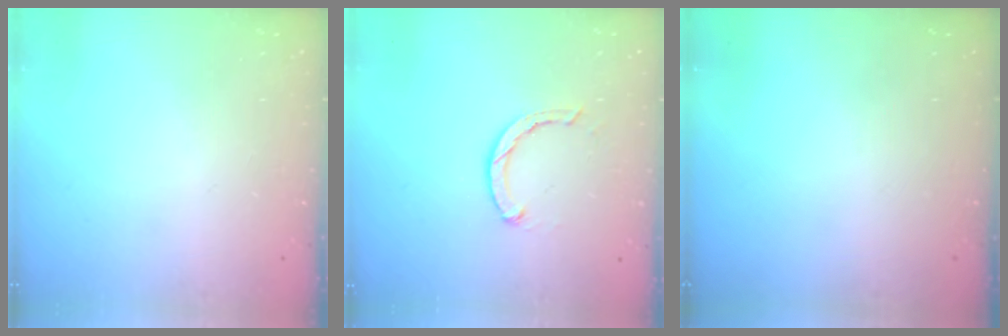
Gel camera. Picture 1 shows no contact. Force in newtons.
{"total": 2.4, "press": 2.3, "slide": 0.4}
{"total": 0.0}